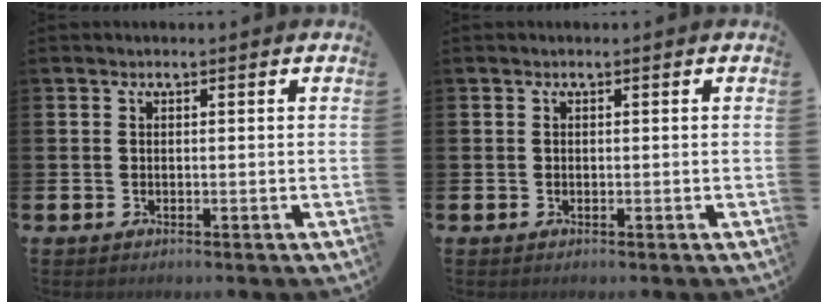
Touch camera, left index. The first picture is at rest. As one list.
[{"total": 0.0}]